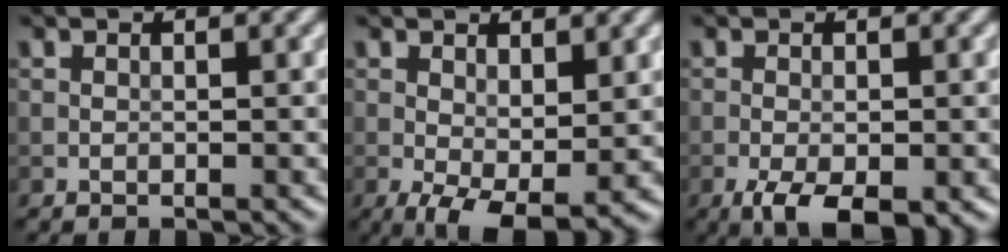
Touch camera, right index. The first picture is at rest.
{"total": 4.7, "force": [-0.5, 2.1, 4.1], "torque": [-0.073, -0.014, -0.004]}
{"total": 5.0, "force": [-2.4, 1.9, 3.9], "torque": [-0.069, -0.010, -0.037]}